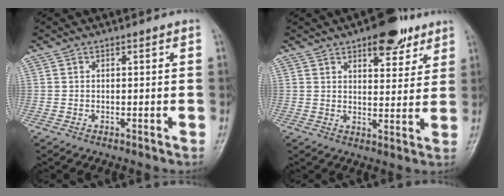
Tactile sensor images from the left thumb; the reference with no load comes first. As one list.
[{"total": 9.6, "force": [6.1, 4.4, 5.9], "torque": [-0.049, -0.030, 0.085]}]